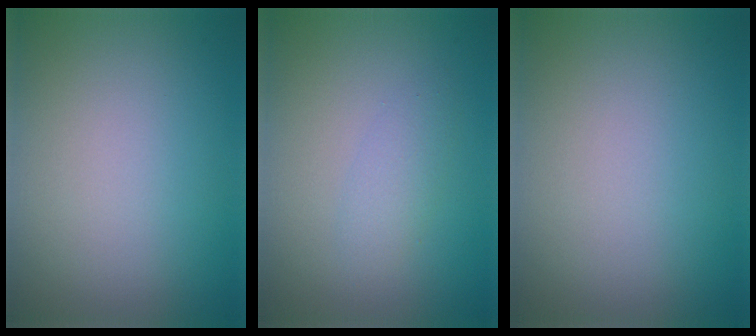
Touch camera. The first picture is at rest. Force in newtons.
{"total": 1.7, "press": 1.7, "slide": 0.1}
{"total": 0.0}